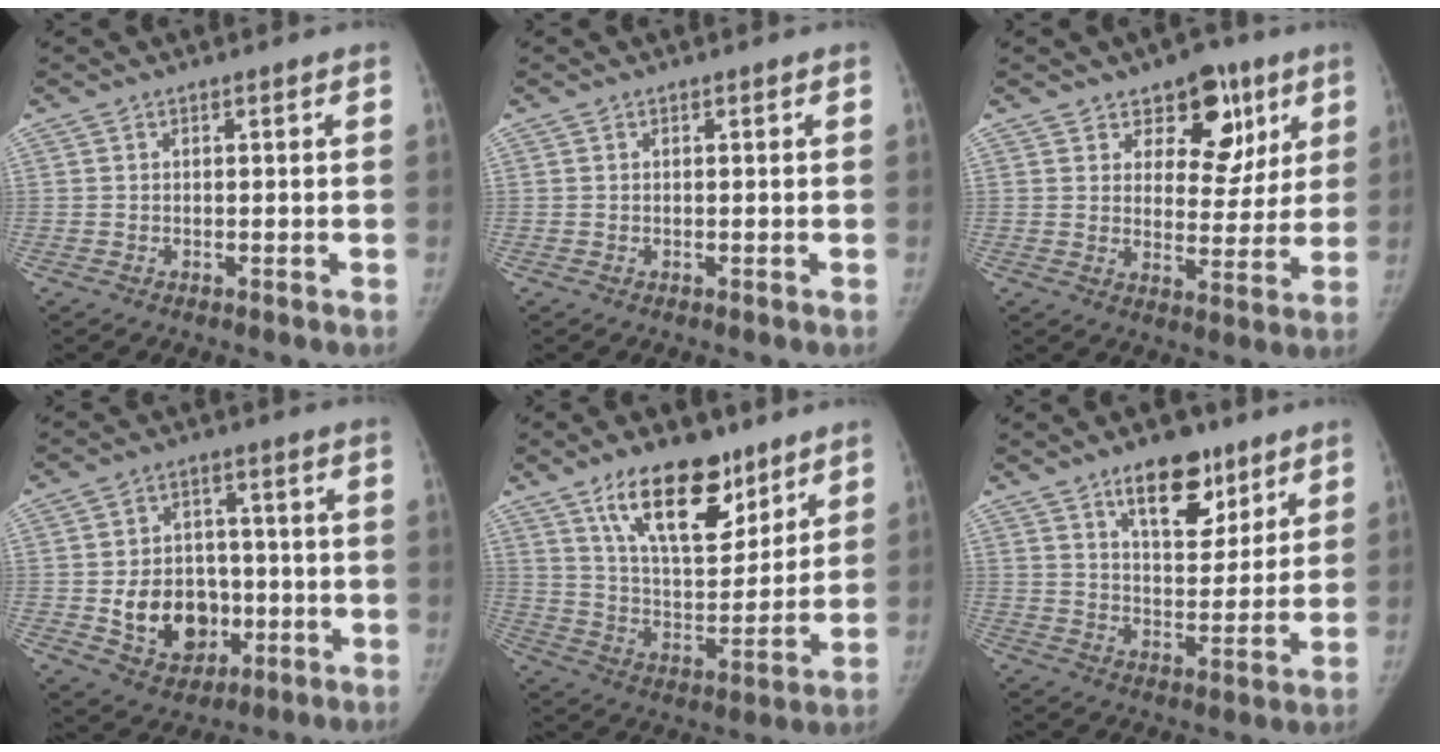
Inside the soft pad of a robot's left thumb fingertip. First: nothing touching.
{"total": 0.0}
{"total": 11.5, "force": [6.2, 7.3, 6.3], "torque": [-0.033, -0.027, 0.088]}
{"total": 13.2, "force": [-2.7, 10.3, 7.8], "torque": [-0.082, 0.014, -0.029]}
{"total": 18.1, "force": [11.4, 8.4, 11.4], "torque": [-0.138, -0.064, 0.199]}
{"total": 12.8, "force": [7.9, 6.2, 7.9], "torque": [-0.082, -0.045, 0.126]}